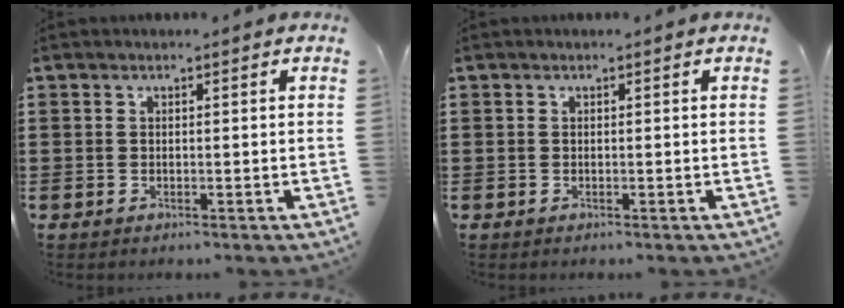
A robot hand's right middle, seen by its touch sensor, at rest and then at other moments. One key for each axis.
{"total": 0.0}